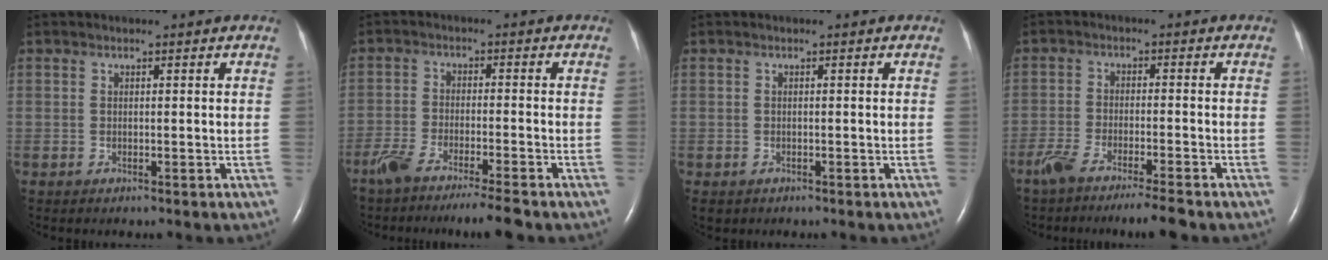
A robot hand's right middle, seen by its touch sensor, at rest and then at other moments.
{"total": 8.0, "force": [-6.4, 0.0, 4.8], "torque": [-0.082, -0.016, -0.108]}
{"total": 1.3, "force": [-0.8, 0.9, 0.3], "torque": [-0.004, 0.001, -0.009]}
{"total": 7.1, "force": [-5.6, 0.2, 4.4], "torque": [-0.077, -0.013, -0.096]}